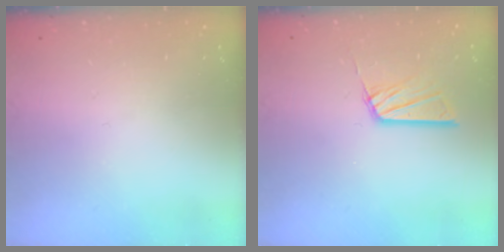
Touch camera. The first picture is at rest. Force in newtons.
{"total": 10.4, "press": 10.4, "slide": 1.0}